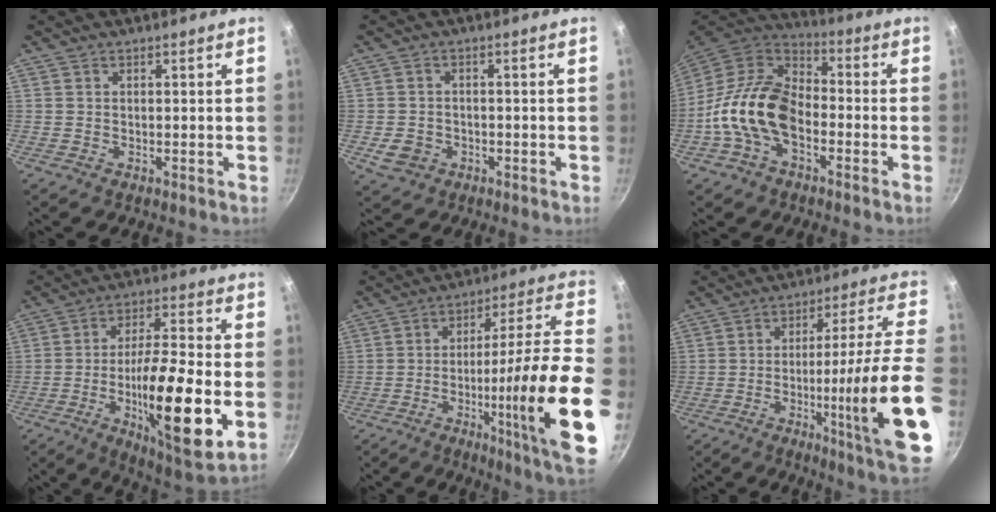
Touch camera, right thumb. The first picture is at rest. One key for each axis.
{"total": 4.4, "fx": -1.5, "fy": 3.7, "fz": 2.0, "tx": -0.035, "ty": 0.015, "tz": -0.018}
{"total": 16.4, "fx": -4.1, "fy": 10.6, "fz": 11.9, "tx": -0.187, "ty": 0.039, "tz": -0.096}
{"total": 21.6, "fx": -5.5, "fy": 5.6, "fz": 20.2, "tx": -0.323, "ty": 0.016, "tz": -0.088}
{"total": 26.9, "fx": -7.4, "fy": 3.9, "fz": 25.6, "tx": -0.346, "ty": 0.025, "tz": -0.111}
{"total": 22.7, "fx": -6.1, "fy": 2.3, "fz": 21.8, "tx": -0.300, "ty": 0.024, "tz": -0.089}